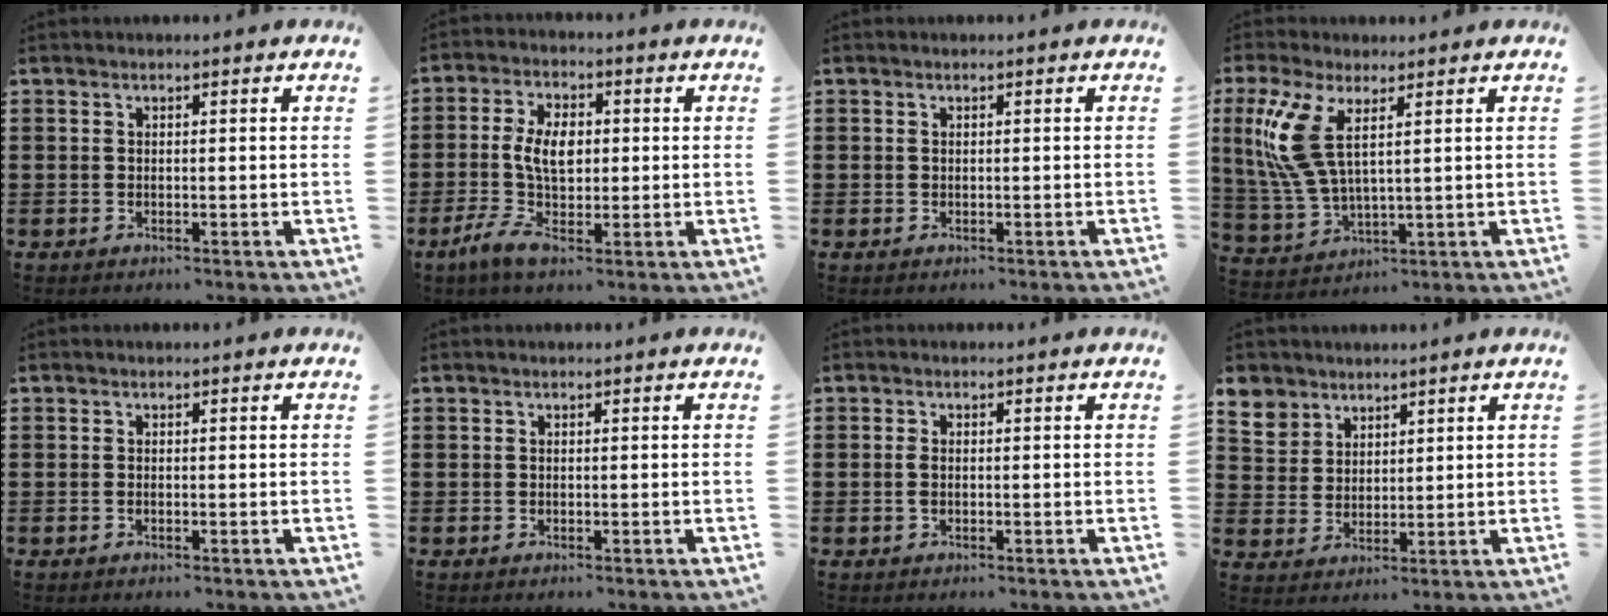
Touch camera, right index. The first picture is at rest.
{"total": 8.0, "force": [0.1, 4.5, 6.6], "torque": [-0.154, 0.004, -0.006]}
{"total": 0.0}
{"total": 8.8, "force": [3.2, 3.4, 7.5], "torque": [-0.190, -0.005, 0.050]}
{"total": 0.0}
{"total": 0.0}
{"total": 1.3, "force": [-0.2, 0.6, 1.1], "torque": [-0.023, 0.002, -0.005]}
{"total": 5.5, "force": [3.8, 3.9, 0.3], "torque": [-0.033, 0.006, 0.074]}